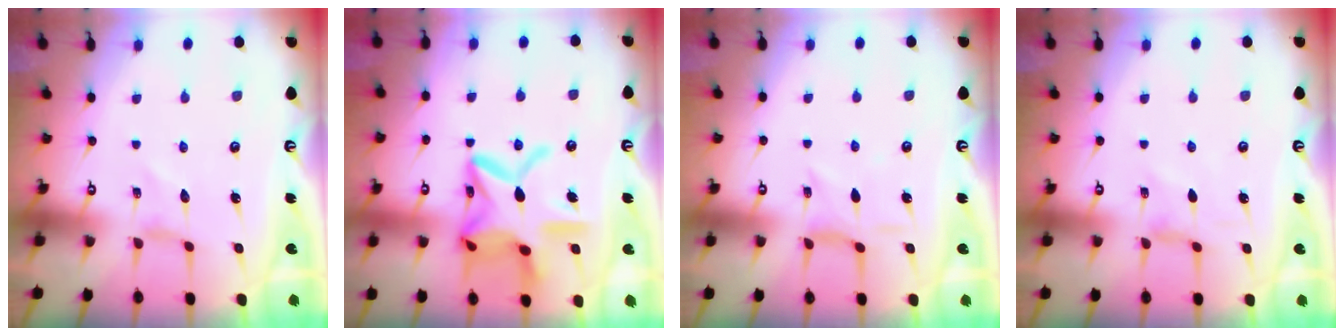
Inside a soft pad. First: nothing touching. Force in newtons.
{"total": 20.8, "press": 20.8, "slide": 1.7}
{"total": 2.8, "press": 2.7, "slide": 0.6}
{"total": 1.8, "press": 1.7, "slide": 0.4}